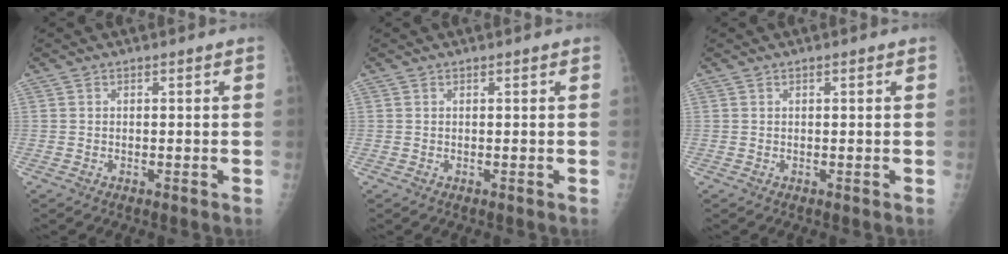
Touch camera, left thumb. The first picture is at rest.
{"total": 0.0}
{"total": 0.5, "force": [0.2, 0.1, 0.5], "torque": [-0.008, 0.001, 0.002]}